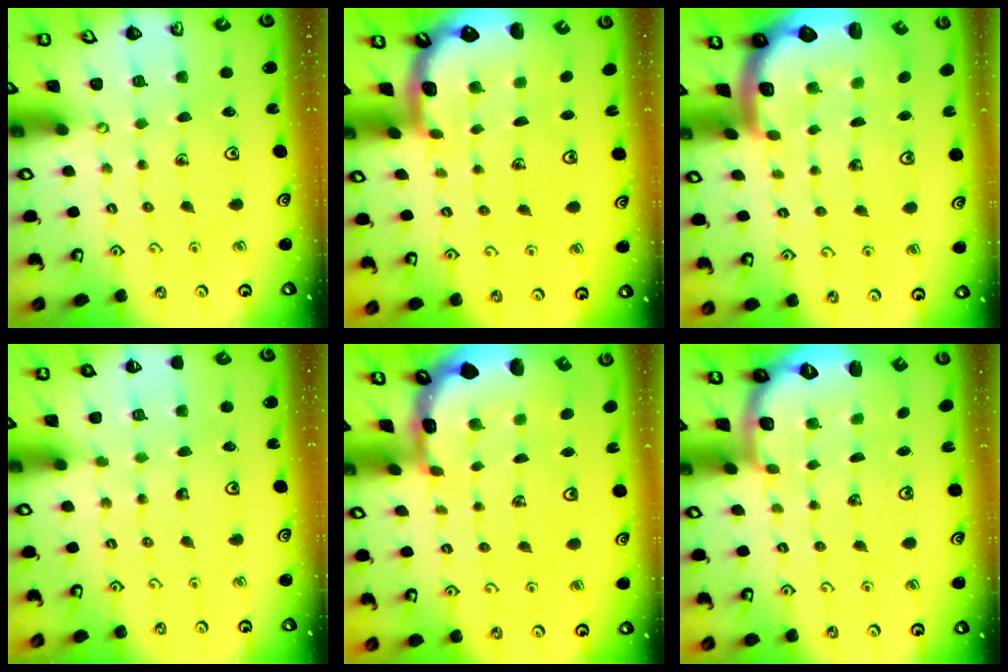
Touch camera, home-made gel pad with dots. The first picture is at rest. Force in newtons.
{"total": 1.4, "press": 1.4, "slide": 0.1}
{"total": 2.8, "press": 2.4, "slide": 1.4}
{"total": 2.4, "press": 2.4, "slide": 0.5}
{"total": 2.2, "press": 2.0, "slide": 0.9}
{"total": 2.6, "press": 1.6, "slide": 2.1}